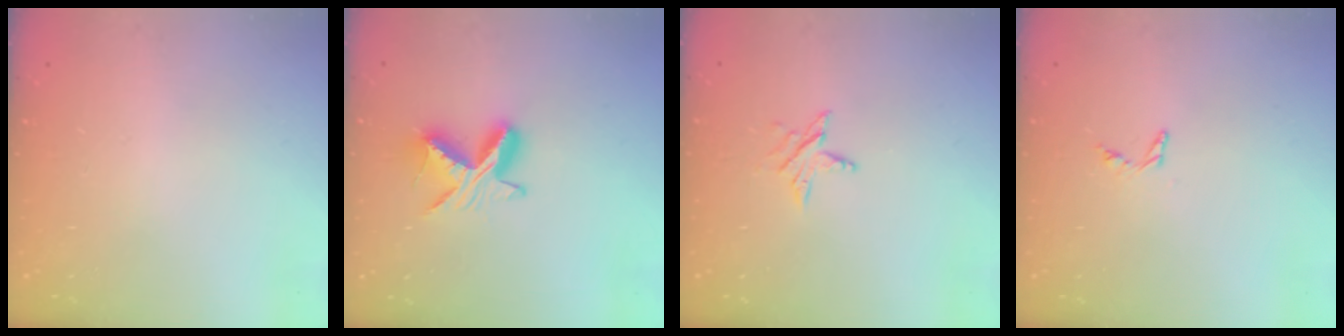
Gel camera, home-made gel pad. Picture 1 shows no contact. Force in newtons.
{"total": 9.0, "press": 9.0, "slide": 0.2}
{"total": 3.9, "press": 3.9, "slide": 0.5}
{"total": 3.8, "press": 3.7, "slide": 0.4}